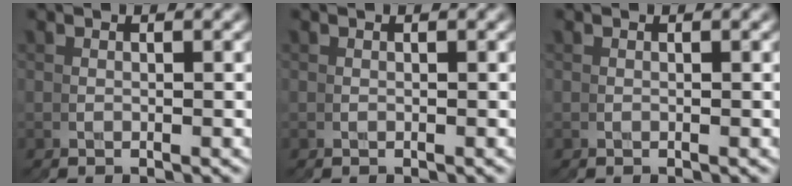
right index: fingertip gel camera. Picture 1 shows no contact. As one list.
[{"total": 0.0}, {"total": 0.0}]